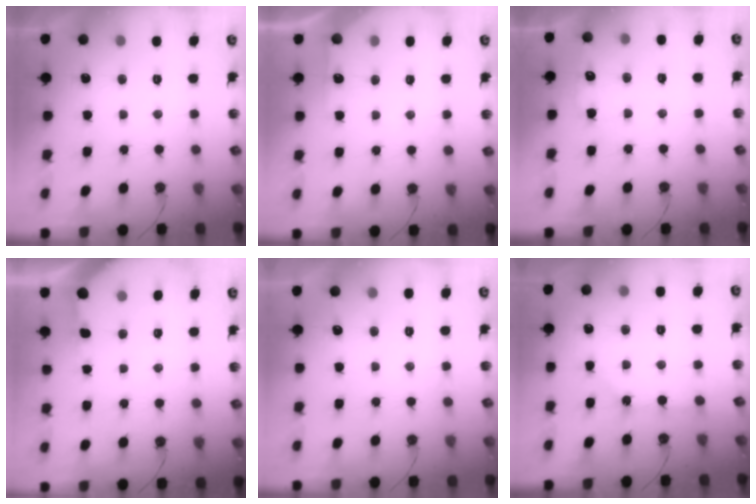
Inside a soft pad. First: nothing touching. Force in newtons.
{"total": 4.1, "press": 4.1, "slide": 0.6}
{"total": 6.0, "press": 5.9, "slide": 0.4}
{"total": 2.1, "press": 2.1, "slide": 0.3}
{"total": 2.9, "press": 2.9, "slide": 0.4}
{"total": 1.5, "press": 1.5, "slide": 0.3}